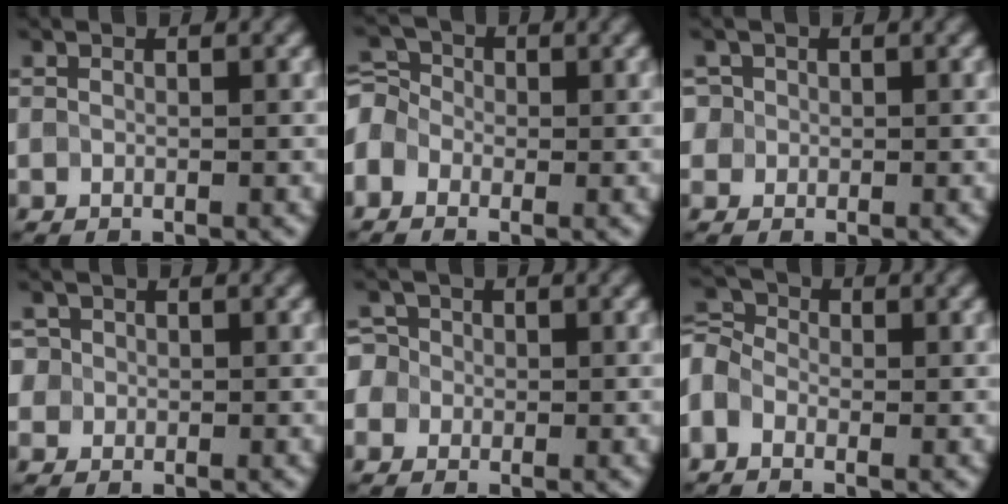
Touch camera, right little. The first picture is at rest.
{"total": 4.0, "force": [-1.1, 3.3, 1.8], "torque": [-0.035, 0.019, -0.035]}
{"total": 2.3, "force": [0.8, 2.1, 0.6], "torque": [-0.007, 0.004, 0.017]}
{"total": 2.0, "force": [0.6, 1.8, 0.5], "torque": [-0.005, 0.002, 0.018]}
{"total": 3.4, "force": [0.1, 3.2, 1.1], "torque": [-0.008, 0.029, -0.029]}
{"total": 3.8, "force": [-1.3, 2.9, 2.0], "torque": [-0.041, 0.013, -0.034]}